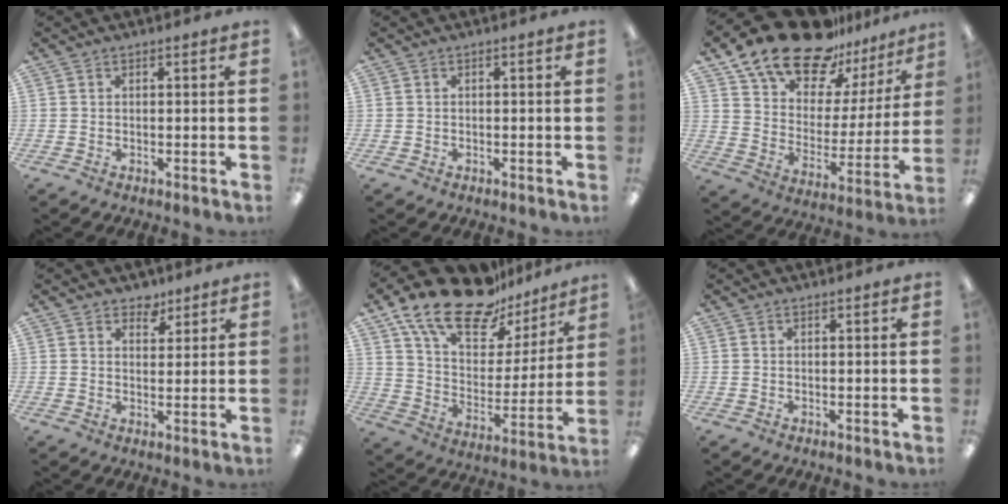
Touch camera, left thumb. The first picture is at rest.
{"total": 0.0}
{"total": 19.9, "force": [16.7, 8.2, 7.0], "torque": [-0.143, -0.122, 0.298]}
{"total": 4.2, "force": [3.3, 2.5, 0.7], "torque": [0.000, -0.018, 0.056]}
{"total": 20.5, "force": [15.5, 8.6, 10.3], "torque": [-0.185, -0.106, 0.274]}
{"total": 0.0}